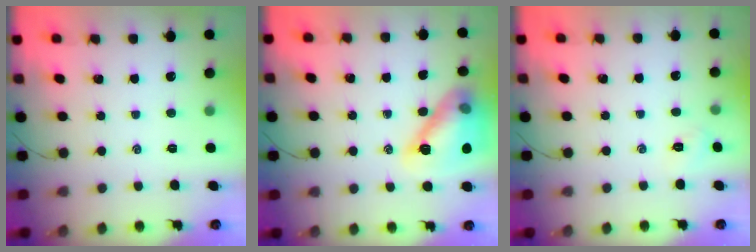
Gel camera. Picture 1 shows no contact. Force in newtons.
{"total": 14.7, "press": 14.7, "slide": 0.9}
{"total": 2.6, "press": 2.4, "slide": 0.8}